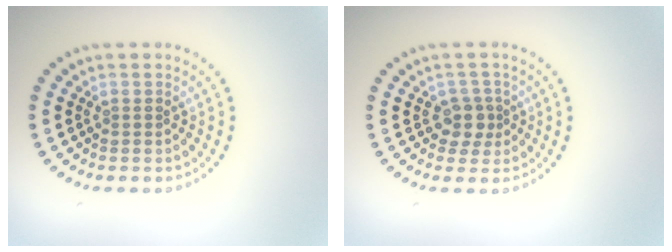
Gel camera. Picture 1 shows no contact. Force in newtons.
{"total": 2.1, "press": 1.7, "slide": 1.2}